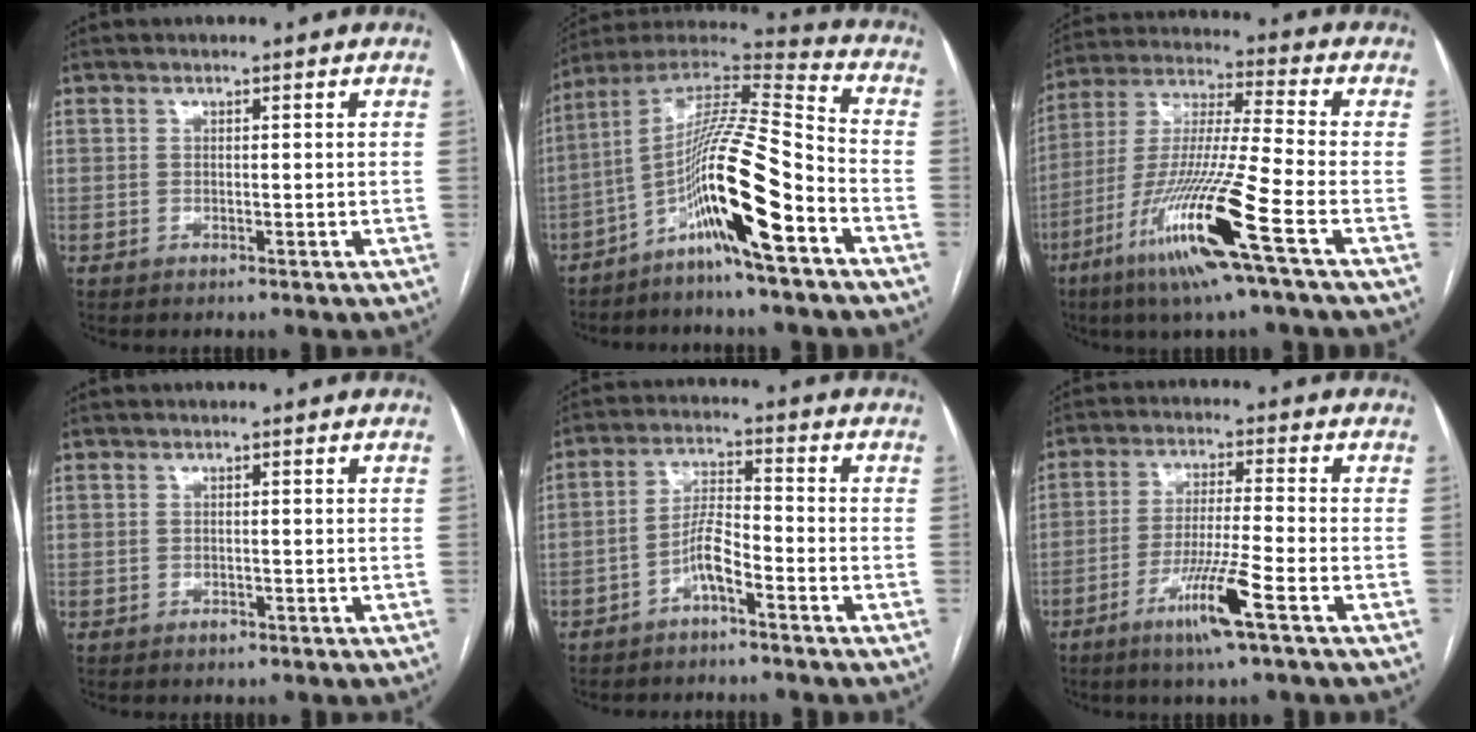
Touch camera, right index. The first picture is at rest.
{"total": 15.7, "force": [-7.2, 0.2, 14.0], "torque": [-0.260, 0.003, -0.134]}
{"total": 17.2, "force": [-8.1, -1.1, 15.1], "torque": [-0.319, -0.035, -0.157]}
{"total": 0.8, "force": [-0.5, 0.6, 0.2], "torque": [-0.002, 0.002, -0.007]}
{"total": 5.0, "force": [-3.0, 0.8, 4.0], "torque": [-0.079, 0.013, -0.058]}
{"total": 8.7, "force": [-4.5, -0.9, 7.4], "torque": [-0.141, -0.016, -0.087]}